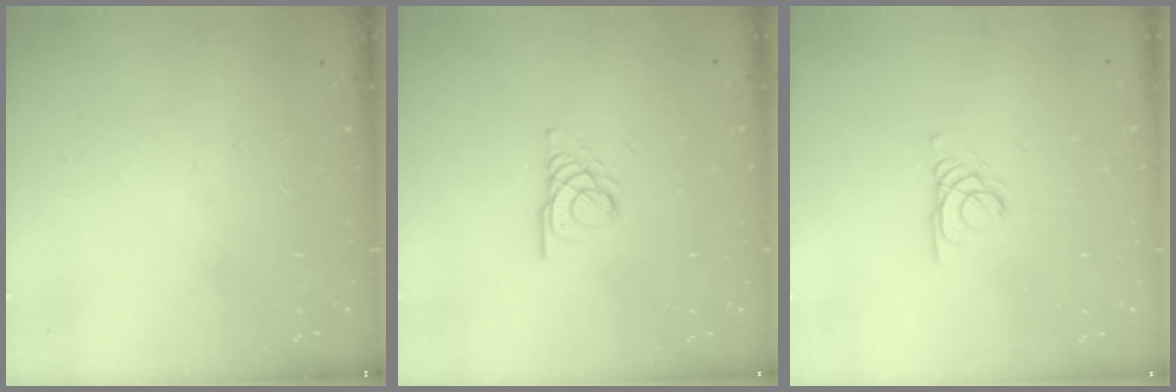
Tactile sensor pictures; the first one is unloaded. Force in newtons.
{"total": 4.1, "press": 4.1, "slide": 0.4}
{"total": 1.7, "press": 1.7, "slide": 0.2}